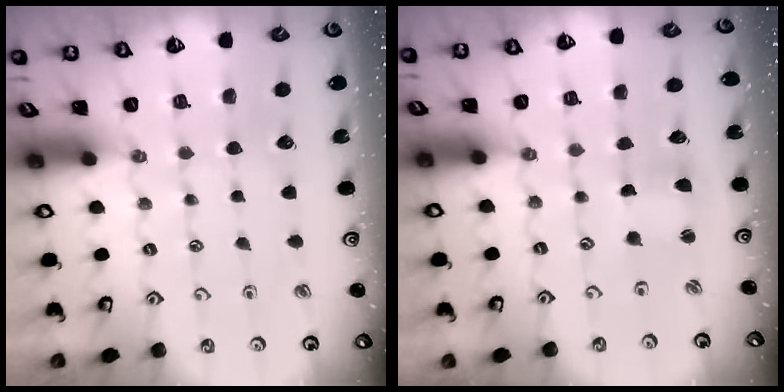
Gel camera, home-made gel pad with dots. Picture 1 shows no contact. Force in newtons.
{"total": 1.7, "press": 1.7, "slide": 0.3}